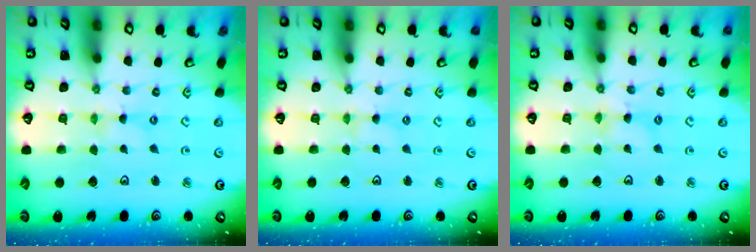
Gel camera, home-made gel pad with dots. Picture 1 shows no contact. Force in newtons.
{"total": 1.6, "press": 1.5, "slide": 0.4}
{"total": 1.7, "press": 1.7, "slide": 0.3}